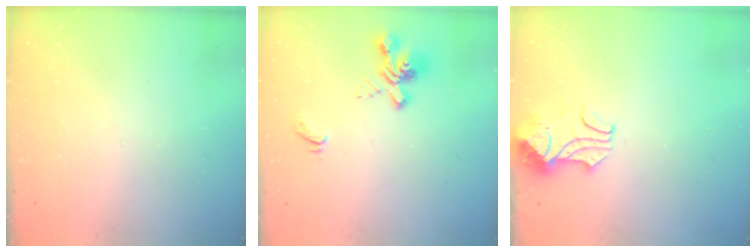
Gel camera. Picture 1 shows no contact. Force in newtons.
{"total": 2.9, "press": 2.7, "slide": 1.2}
{"total": 2.3, "press": 2.2, "slide": 0.7}